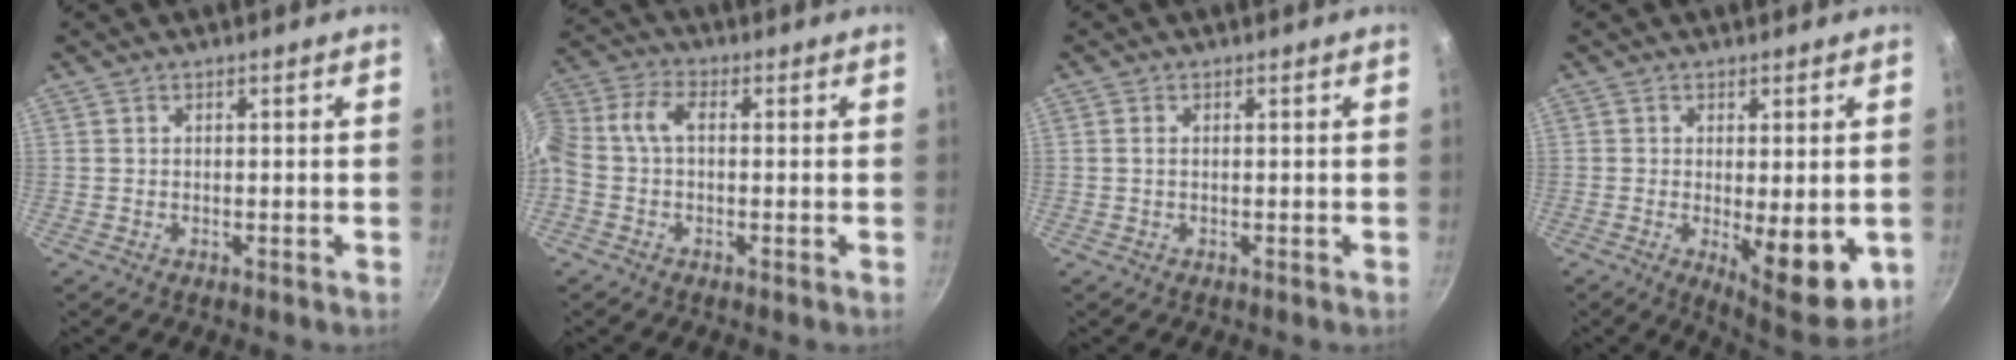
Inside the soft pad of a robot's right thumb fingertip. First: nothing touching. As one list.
[{"total": 8.8, "force": [-0.3, 5.6, 6.7], "torque": [-0.153, 0.037, -0.024]}, {"total": 0.9, "force": [0.1, 0.5, 0.7], "torque": [-0.015, 0.001, 0.002]}, {"total": 11.0, "force": [-1.6, 3.9, 10.2], "torque": [-0.121, -0.013, -0.008]}]